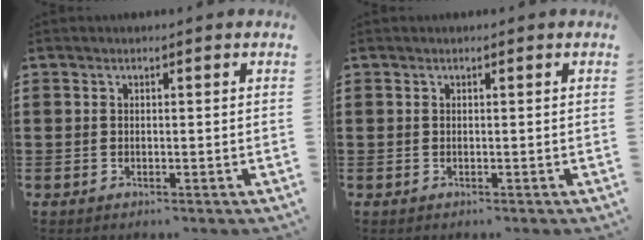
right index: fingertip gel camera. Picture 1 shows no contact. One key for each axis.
{"total": 0.0}